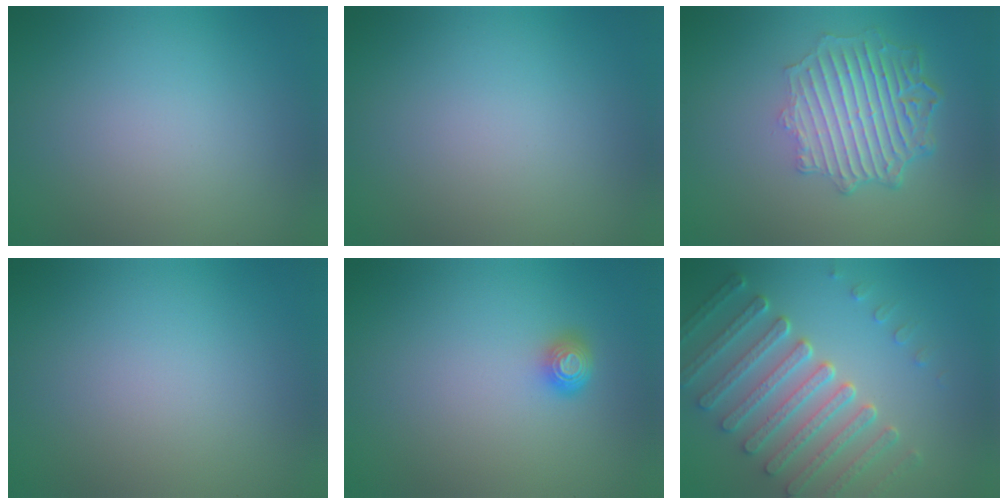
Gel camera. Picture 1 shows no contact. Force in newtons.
{"total": 0.0}
{"total": 6.3, "press": 4.7, "slide": 4.2}
{"total": 0.0}
{"total": 1.6, "press": 1.3, "slide": 0.9}
{"total": 7.1, "press": 5.3, "slide": 4.8}